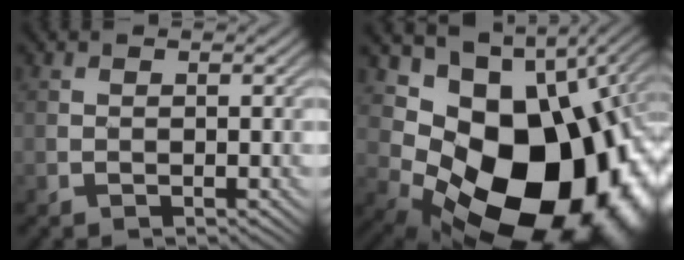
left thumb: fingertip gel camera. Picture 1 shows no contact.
{"total": 18.5, "force": [-0.5, 12.5, 13.6], "torque": [-0.228, -0.047, 0.021]}